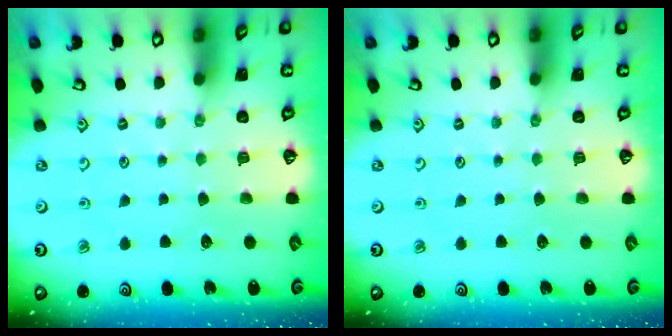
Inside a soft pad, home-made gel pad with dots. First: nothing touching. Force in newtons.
{"total": 0.0}